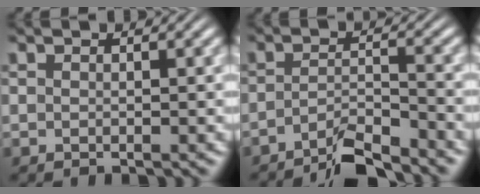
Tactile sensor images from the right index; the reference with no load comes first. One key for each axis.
{"total": 5.0, "fx": -4.7, "fy": 0.5, "fz": 1.7, "tx": -0.018, "ty": -0.009, "tz": -0.074}